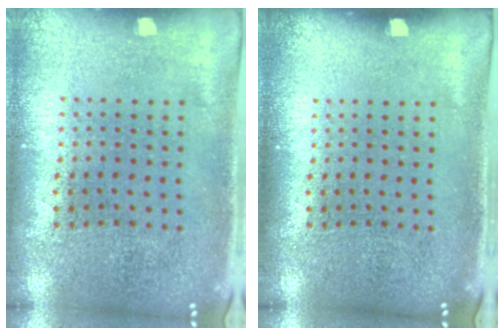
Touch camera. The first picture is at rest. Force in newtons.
{"total": 0.0}